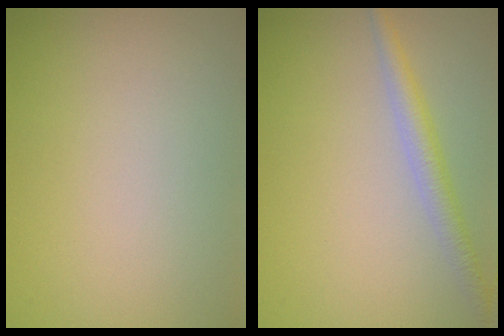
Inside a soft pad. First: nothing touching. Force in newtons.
{"total": 2.5, "press": 2.5, "slide": 0.1}